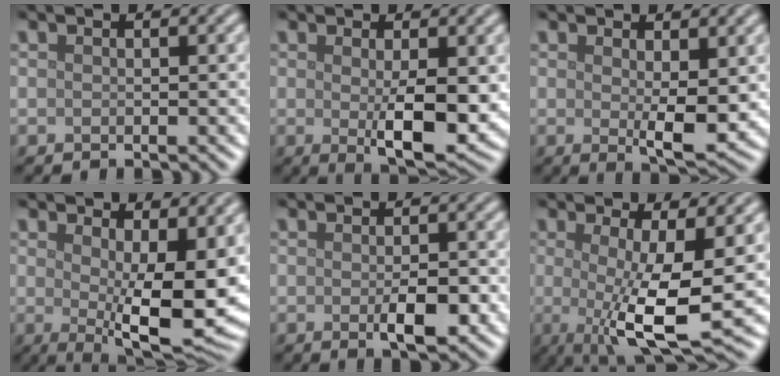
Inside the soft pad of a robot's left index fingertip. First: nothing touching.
{"total": 5.2, "force": [-0.3, 1.5, 5.0], "torque": [-0.080, -0.014, 0.002]}
{"total": 3.6, "force": [0.6, 1.1, 3.4], "torque": [-0.054, -0.012, 0.013]}
{"total": 10.5, "force": [0.6, 3.6, 9.9], "torque": [-0.135, -0.023, 0.016]}
{"total": 3.2, "force": [-0.9, 1.0, 2.9], "torque": [-0.045, -0.005, -0.011]}
{"total": 8.6, "force": [-0.8, 2.3, 8.3], "torque": [-0.135, -0.013, -0.013]}